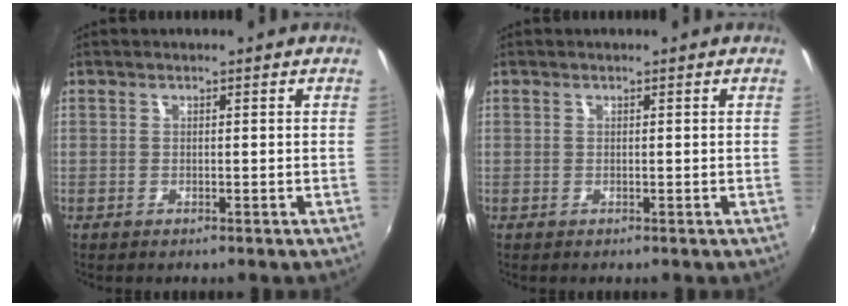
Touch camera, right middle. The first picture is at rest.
{"total": 0.0}